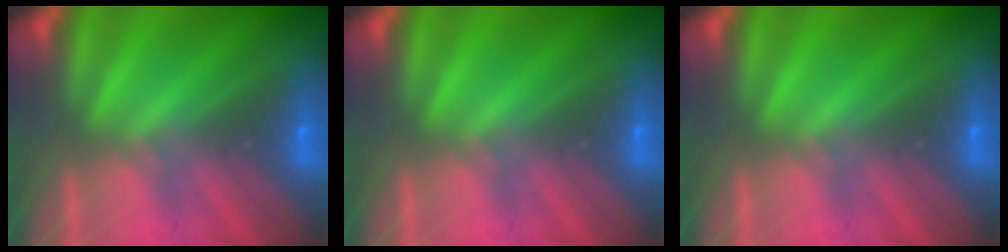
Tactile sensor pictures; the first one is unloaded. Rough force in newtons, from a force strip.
{"total": 0.0}
{"total": 0.0}